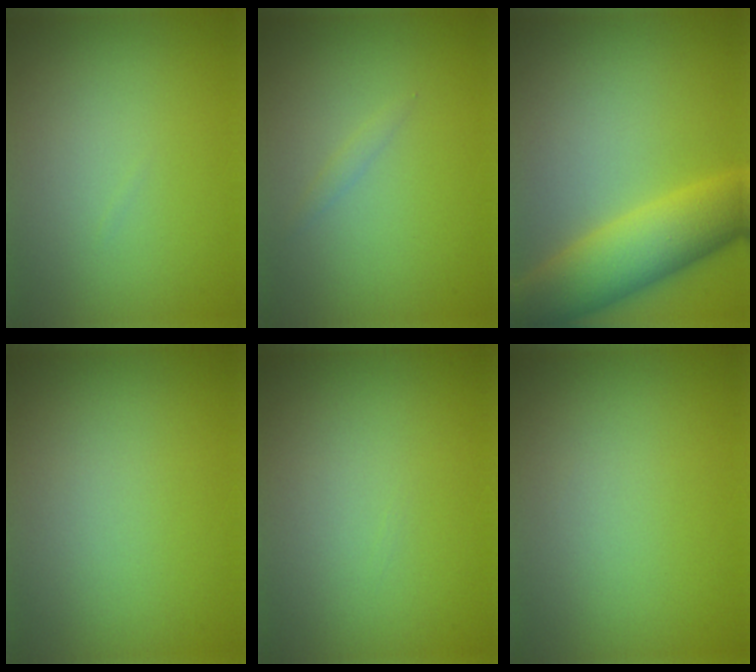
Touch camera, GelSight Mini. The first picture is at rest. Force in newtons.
{"total": 0.6, "press": 0.6, "slide": 0.1}
{"total": 7.7, "press": 7.7, "slide": 0.2}
{"total": 0.0}
{"total": 0.0}
{"total": 0.0}